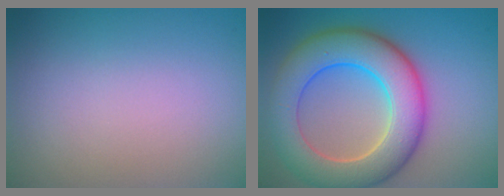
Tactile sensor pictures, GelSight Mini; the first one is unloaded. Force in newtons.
{"total": 9.3, "press": 9.3, "slide": 0.5}